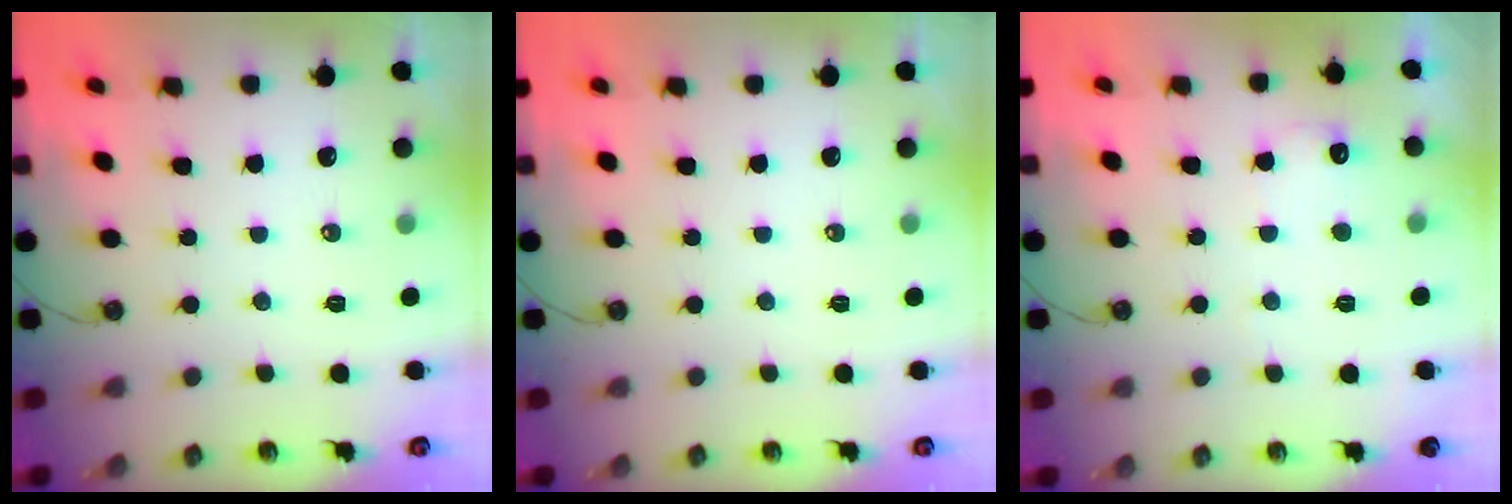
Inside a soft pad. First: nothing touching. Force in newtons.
{"total": 0.0}
{"total": 7.0, "press": 6.9, "slide": 1.3}